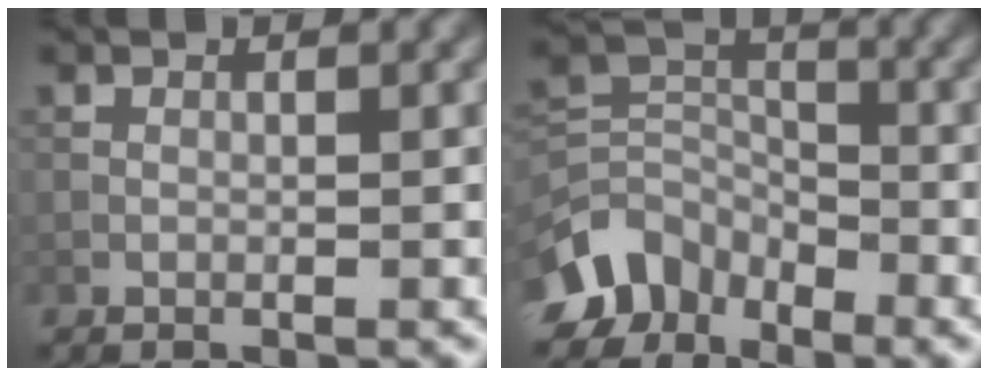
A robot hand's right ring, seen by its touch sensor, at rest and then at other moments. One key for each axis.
{"total": 6.2, "fx": -4.5, "fy": 3.7, "fz": 2.0, "tx": -0.033, "ty": -0.004, "tz": -0.098}